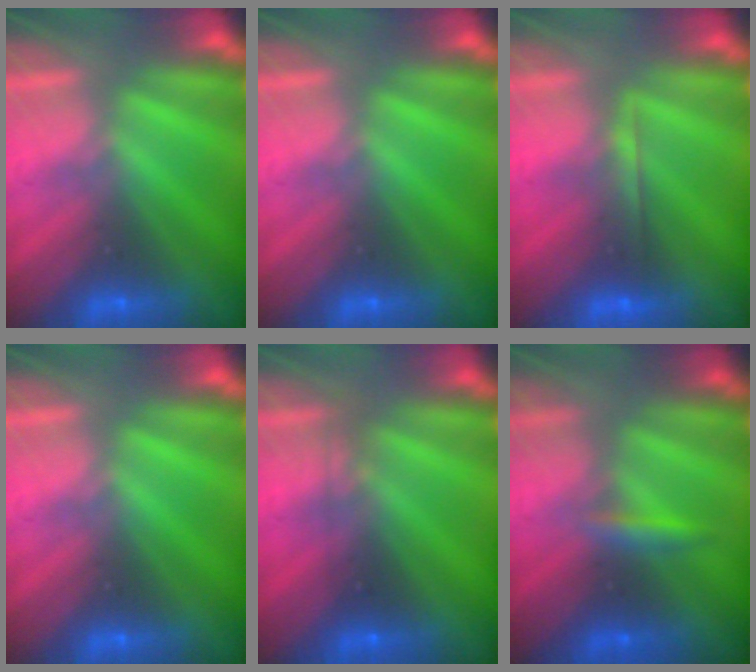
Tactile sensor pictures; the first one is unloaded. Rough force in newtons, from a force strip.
{"total": 0.0}
{"total": 1.9}
{"total": 0.0}
{"total": 2.3}
{"total": 2.4}